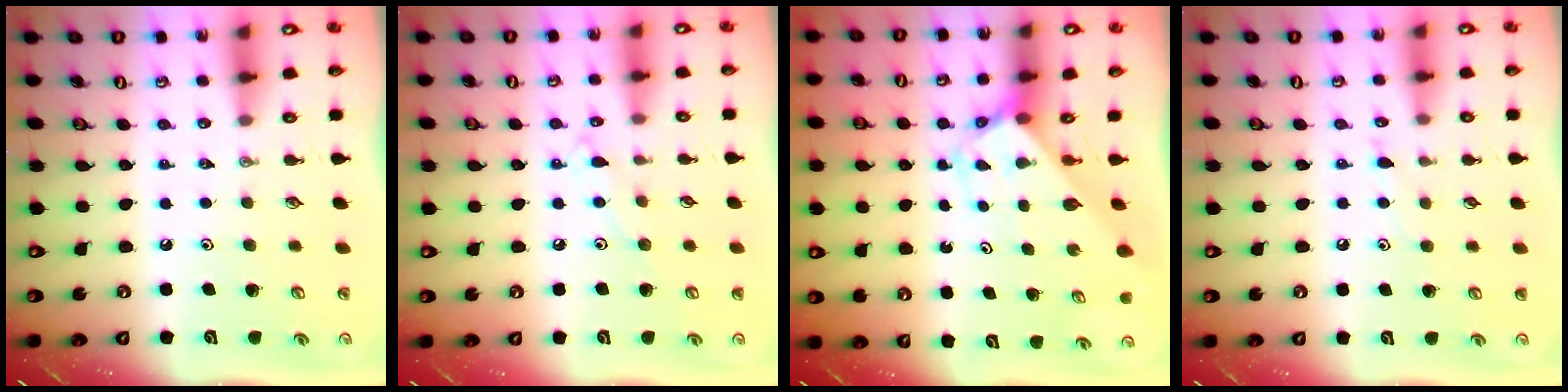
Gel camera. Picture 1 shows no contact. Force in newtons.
{"total": 7.0, "press": 7.0, "slide": 0.2}
{"total": 2.9, "press": 2.9, "slide": 0.2}
{"total": 4.8, "press": 4.8, "slide": 0.5}